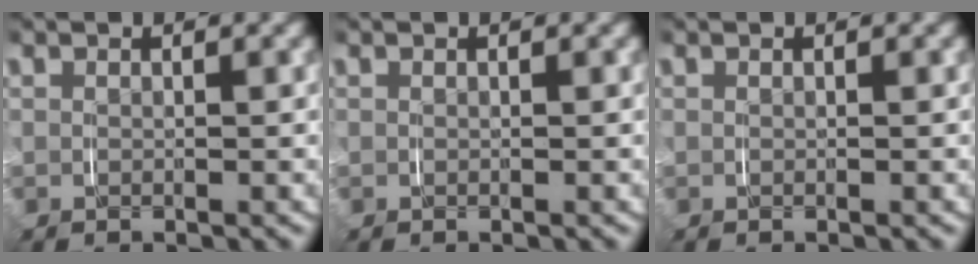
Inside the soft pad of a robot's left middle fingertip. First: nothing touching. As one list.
[{"total": 0.0}, {"total": 0.0}]